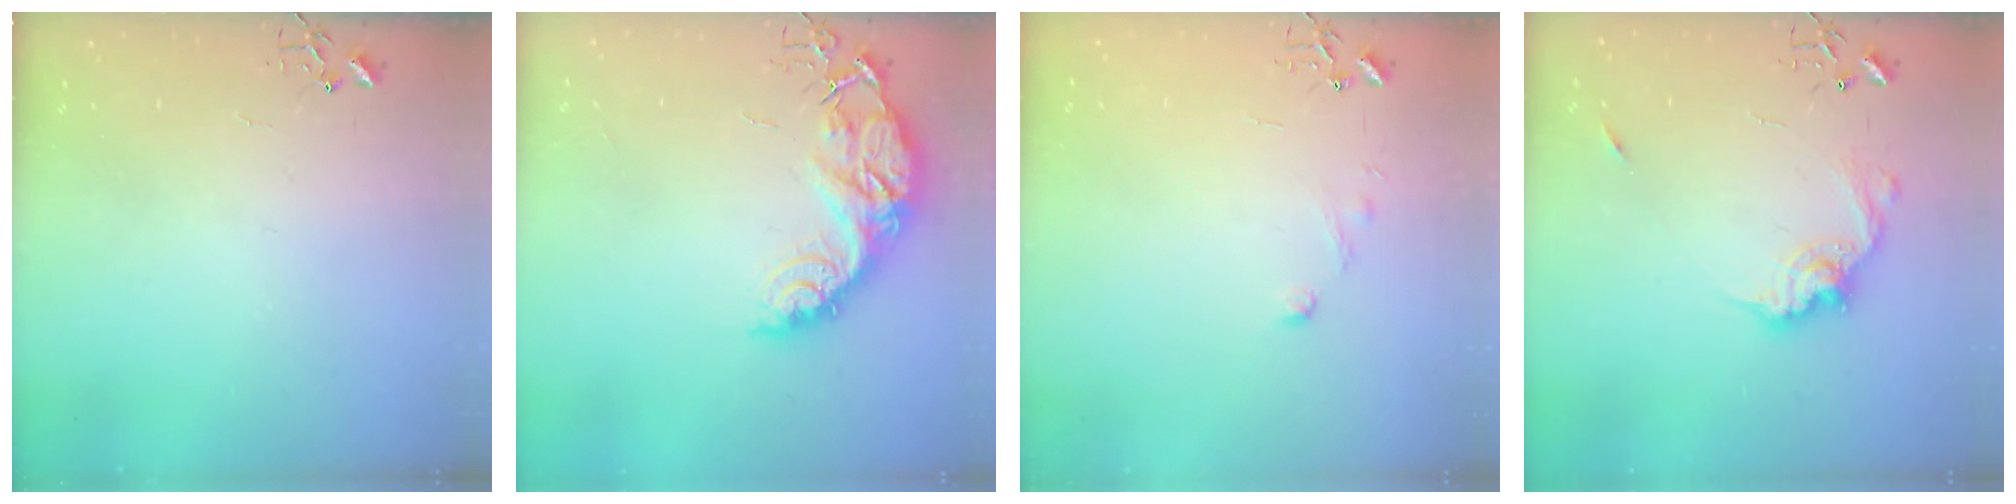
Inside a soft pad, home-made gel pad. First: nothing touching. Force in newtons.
{"total": 15.1, "press": 15.0, "slide": 1.1}
{"total": 6.1, "press": 6.0, "slide": 0.6}
{"total": 13.1, "press": 13.1, "slide": 1.0}